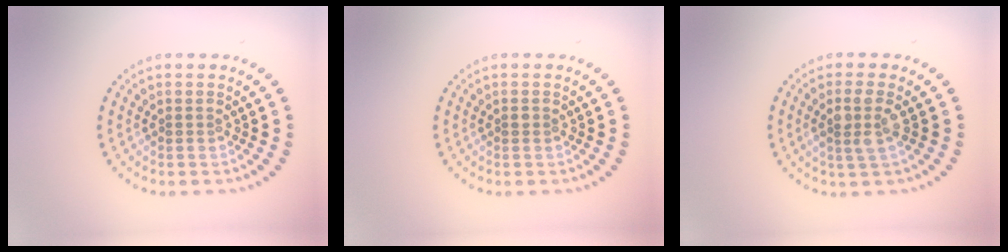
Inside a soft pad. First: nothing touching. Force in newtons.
{"total": 0.5, "press": 0.5, "slide": 0.1}
{"total": 2.4, "press": 2.2, "slide": 1.1}